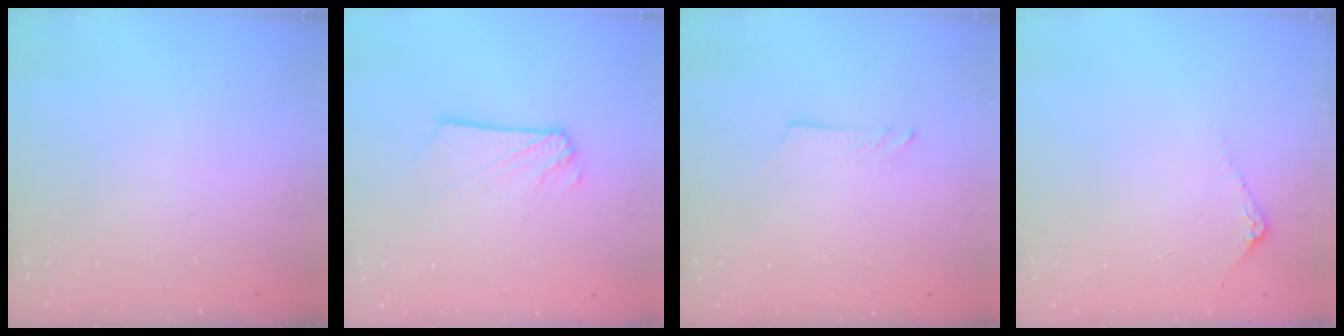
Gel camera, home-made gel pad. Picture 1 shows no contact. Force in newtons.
{"total": 3.7, "press": 3.6, "slide": 0.6}
{"total": 1.2, "press": 1.2, "slide": 0.1}
{"total": 6.0, "press": 5.9, "slide": 0.7}